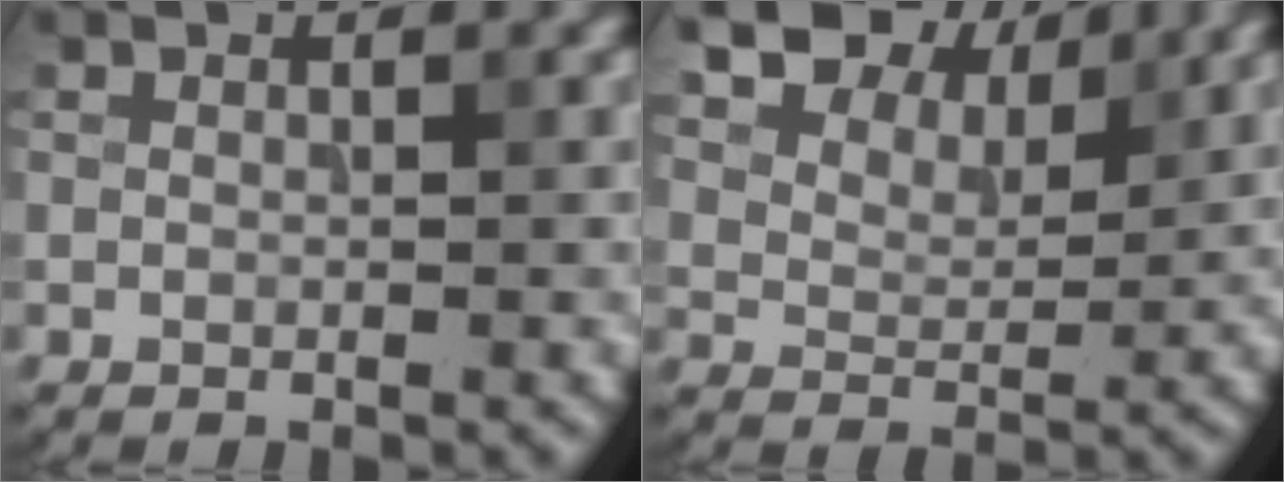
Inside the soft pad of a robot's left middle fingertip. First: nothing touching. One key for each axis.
{"total": 8.3, "fx": 6.4, "fy": 4.0, "fz": 3.5, "tx": -0.071, "ty": -0.007, "tz": 0.114}